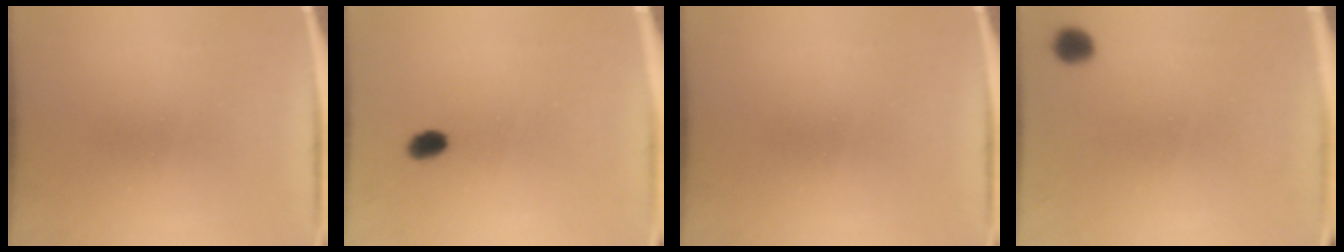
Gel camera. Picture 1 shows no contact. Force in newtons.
{"total": 2.5}
{"total": 0.0}
{"total": 2.2}